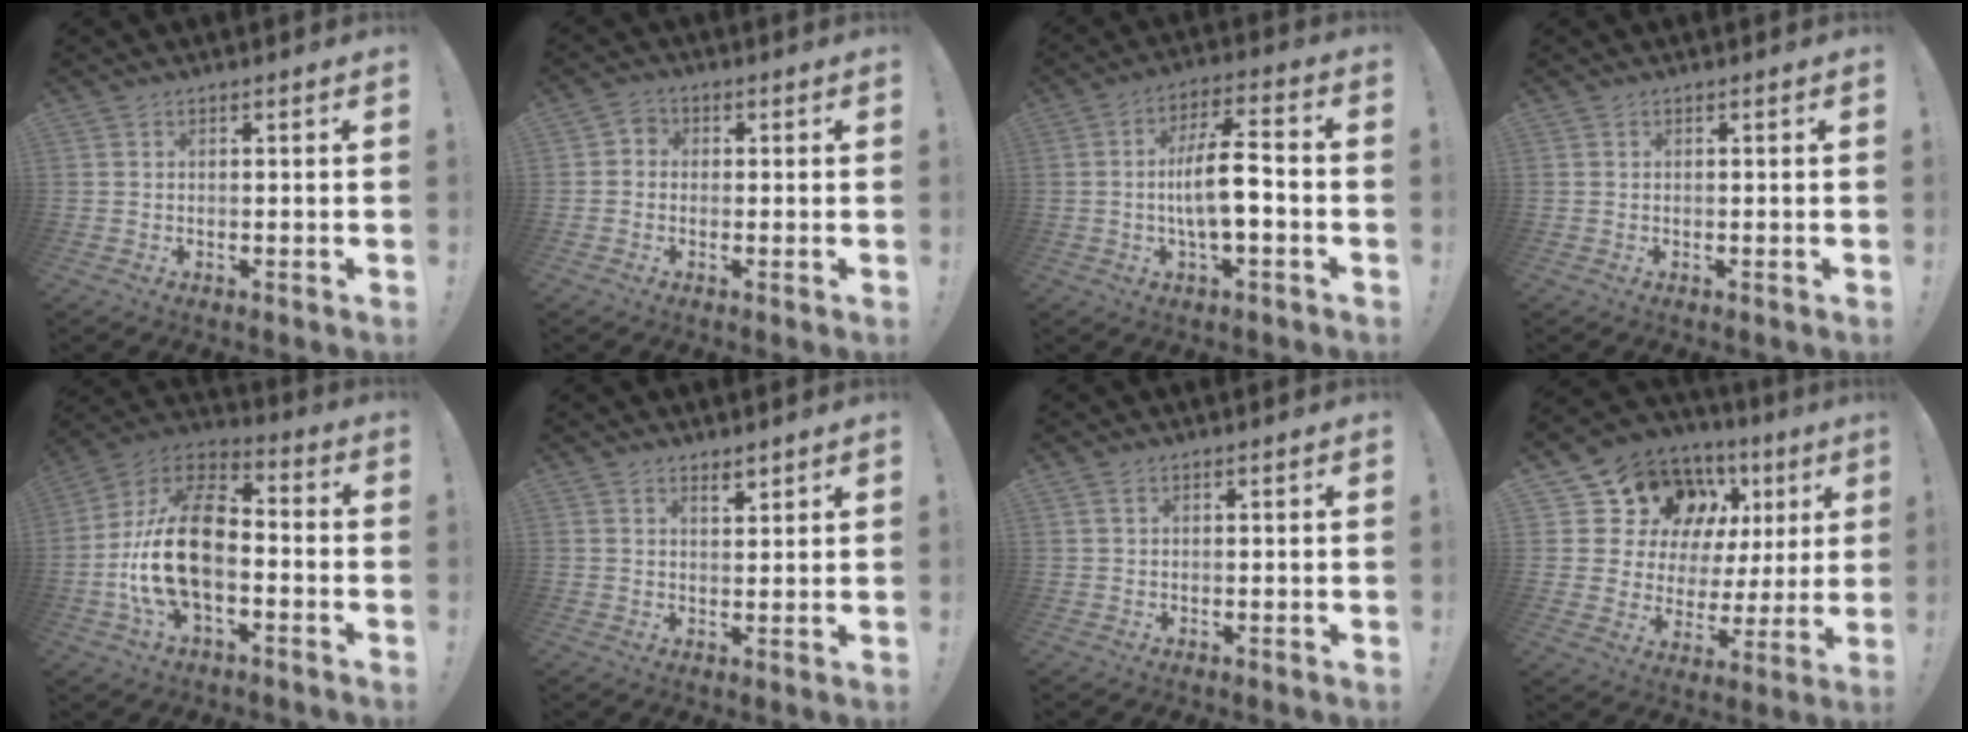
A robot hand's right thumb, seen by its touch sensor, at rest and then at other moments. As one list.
[{"total": 2.9, "force": [-1.0, 2.4, 1.2], "torque": [-0.024, 0.013, -0.016]}, {"total": 11.5, "force": [-2.0, 3.2, 10.9], "torque": [-0.199, 0.010, -0.040]}, {"total": 0.0}, {"total": 19.9, "force": [-3.8, 11.6, 15.7], "torque": [-0.298, 0.032, -0.057]}, {"total": 3.0, "force": [2.5, 1.1, 1.2], "torque": [-0.013, -0.015, 0.044]}, {"total": 1.0, "force": [0.6, 0.6, 0.6], "torque": [-0.016, 0.003, 0.013]}, {"total": 13.4, "force": [8.1, 8.9, 6.0], "torque": [-0.101, -0.065, 0.158]}]